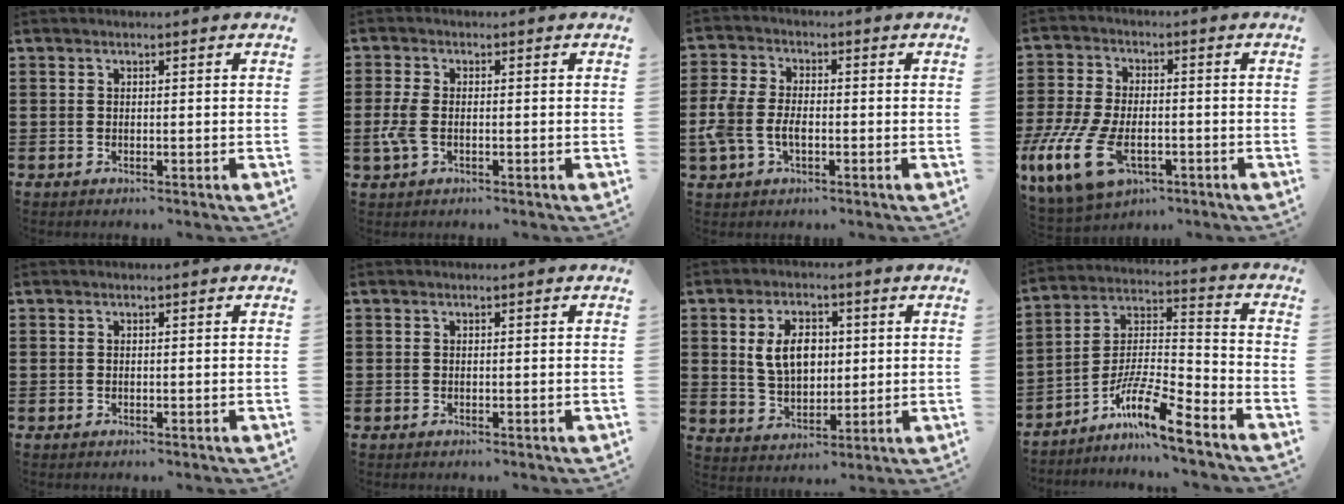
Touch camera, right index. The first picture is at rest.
{"total": 3.7, "force": [-0.9, 1.8, 3.1], "torque": [-0.085, -0.008, -0.023]}
{"total": 5.6, "force": [-1.5, 3.4, 4.2], "torque": [-0.117, -0.006, -0.038]}
{"total": 9.6, "force": [-2.9, 4.6, 7.9], "torque": [-0.184, -0.009, -0.052]}
{"total": 0.0}
{"total": 0.0}
{"total": 7.2, "force": [1.3, 4.6, 5.3], "torque": [-0.114, 0.005, 0.014]}
{"total": 10.4, "force": [-7.9, 0.9, 6.7], "torque": [-0.137, -0.004, -0.158]}